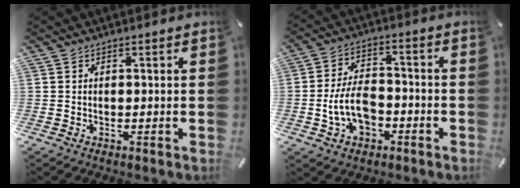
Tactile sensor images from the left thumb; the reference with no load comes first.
{"total": 10.8, "force": [-2.9, 7.2, 7.6], "torque": [-0.141, 0.019, -0.048]}